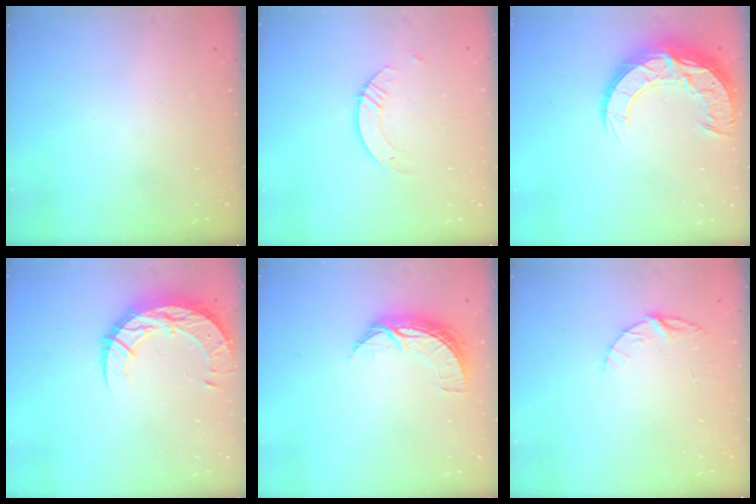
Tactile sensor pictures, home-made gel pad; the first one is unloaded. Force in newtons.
{"total": 3.4, "press": 3.3, "slide": 0.3}
{"total": 16.4, "press": 16.3, "slide": 1.2}
{"total": 15.9, "press": 15.9, "slide": 1.2}
{"total": 7.9, "press": 7.9, "slide": 0.1}
{"total": 4.5, "press": 4.4, "slide": 0.4}